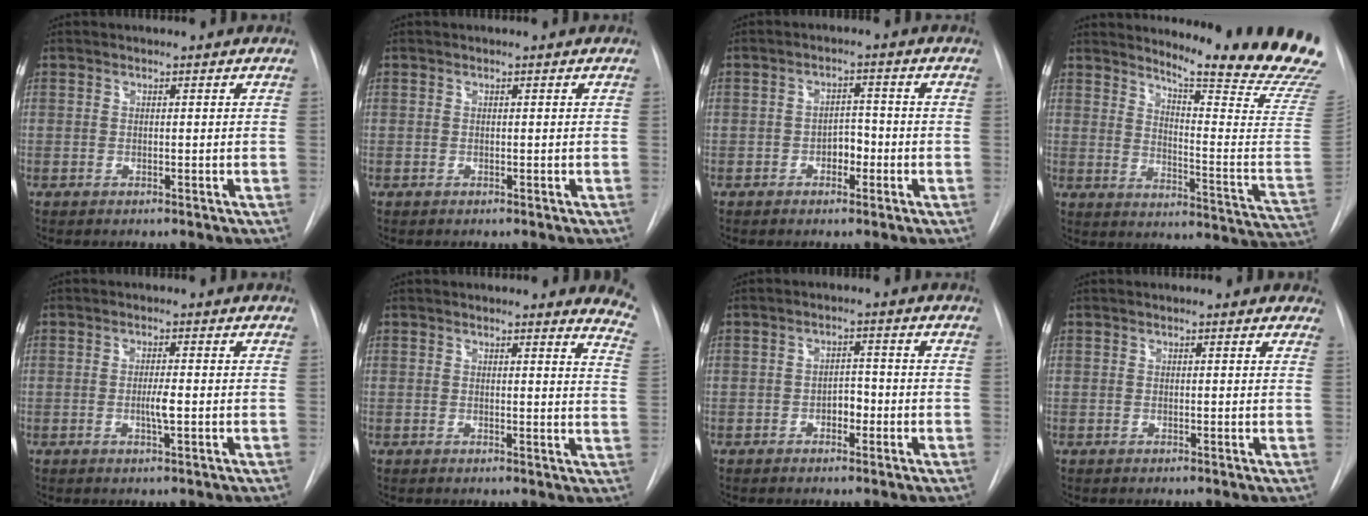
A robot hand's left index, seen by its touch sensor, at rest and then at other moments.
{"total": 0.0}
{"total": 3.1, "force": [-1.8, 1.7, 1.9], "torque": [-0.022, 0.003, -0.030]}
{"total": 21.6, "force": [19.7, -1.4, 8.8], "torque": [-0.133, -0.158, 0.235]}
{"total": 2.4, "force": [-1.0, 0.1, 2.2], "torque": [-0.042, -0.008, -0.017]}
{"total": 7.2, "force": [6.8, 1.0, 2.1], "torque": [-0.001, -0.056, 0.035]}
{"total": 2.8, "force": [-1.6, 1.5, 1.7], "torque": [-0.020, 0.002, -0.025]}
{"total": 3.4, "force": [2.9, 1.3, 1.3], "torque": [-0.007, -0.001, 0.015]}